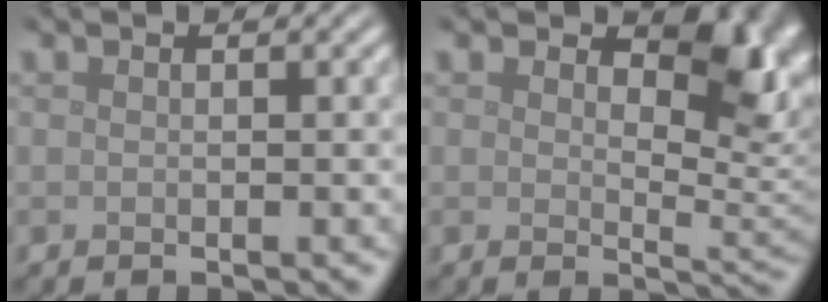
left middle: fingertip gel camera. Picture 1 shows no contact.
{"total": 5.6, "force": [2.2, 3.1, 4.1], "torque": [-0.051, -0.011, 0.028]}